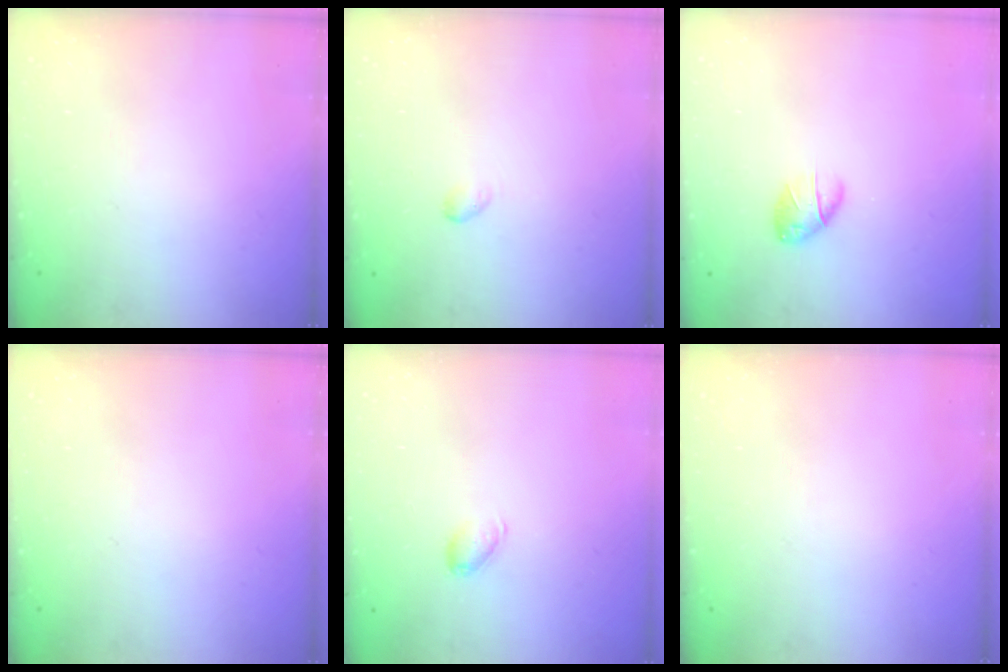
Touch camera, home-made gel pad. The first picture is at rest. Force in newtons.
{"total": 2.7, "press": 2.6, "slide": 0.5}
{"total": 6.3, "press": 6.2, "slide": 1.2}
{"total": 0.0}
{"total": 5.7, "press": 5.7, "slide": 0.6}
{"total": 0.0}